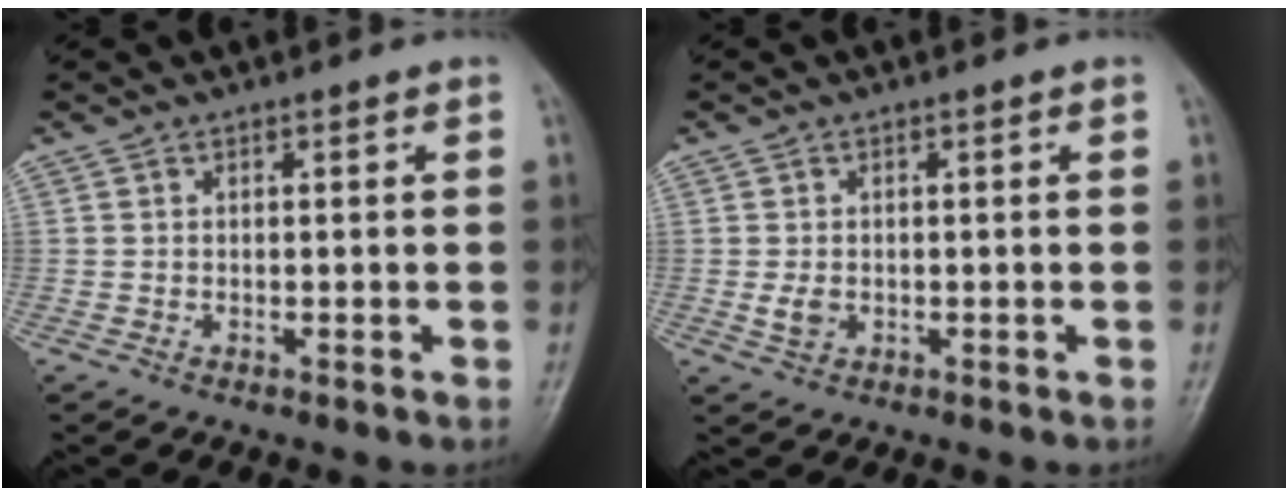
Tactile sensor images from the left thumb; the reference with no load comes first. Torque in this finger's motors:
{"motor_torque": [-0.20, -0.16, 0.31, 0.24, 0.09]}